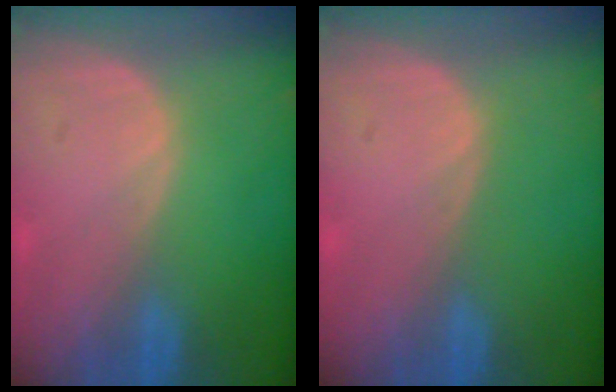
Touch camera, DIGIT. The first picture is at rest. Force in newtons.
{"total": 0.0}